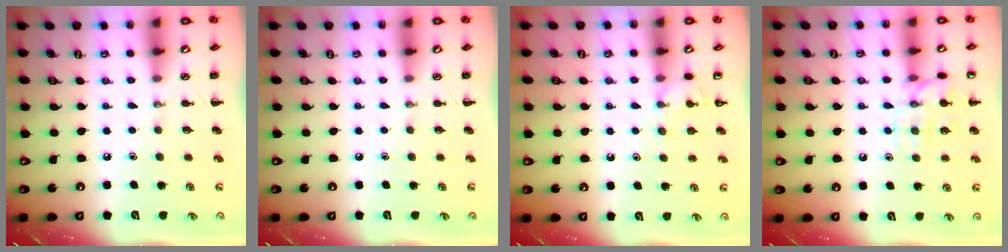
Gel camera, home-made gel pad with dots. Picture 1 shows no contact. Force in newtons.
{"total": 0.0}
{"total": 7.4, "press": 7.3, "slide": 1.5}
{"total": 12.4, "press": 12.3, "slide": 0.8}